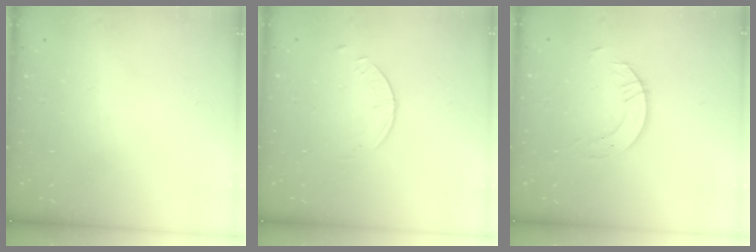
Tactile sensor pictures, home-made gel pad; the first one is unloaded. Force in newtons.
{"total": 2.6, "press": 2.5, "slide": 0.3}
{"total": 5.3, "press": 5.3, "slide": 0.6}